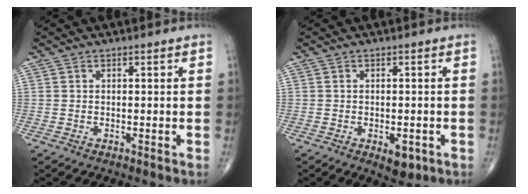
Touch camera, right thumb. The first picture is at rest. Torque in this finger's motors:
{"motor_torque": [1.55, 1.03, 0.20, -0.48, 0.14]}